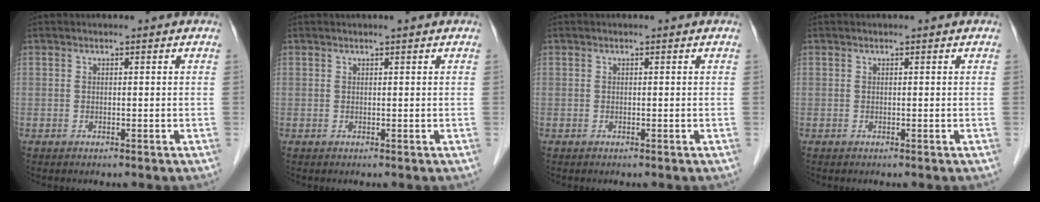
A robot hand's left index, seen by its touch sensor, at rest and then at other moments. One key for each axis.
{"total": 0.6, "fx": 0.5, "fy": -0.1, "fz": 0.3, "tx": -0.010, "ty": -0.001, "tz": 0.011}
{"total": 0.0}
{"total": 0.0}